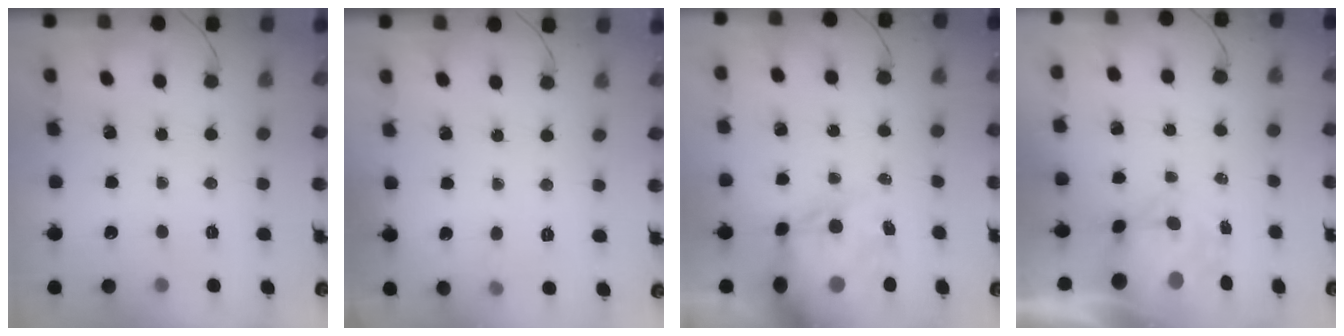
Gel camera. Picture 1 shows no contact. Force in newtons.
{"total": 2.7, "press": 2.2, "slide": 1.6}
{"total": 15.1, "press": 14.7, "slide": 3.6}
{"total": 9.1, "press": 8.8, "slide": 2.1}